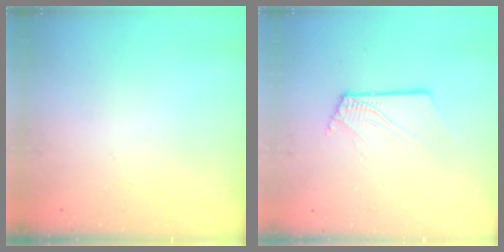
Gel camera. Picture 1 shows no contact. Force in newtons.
{"total": 2.6, "press": 2.6, "slide": 0.3}